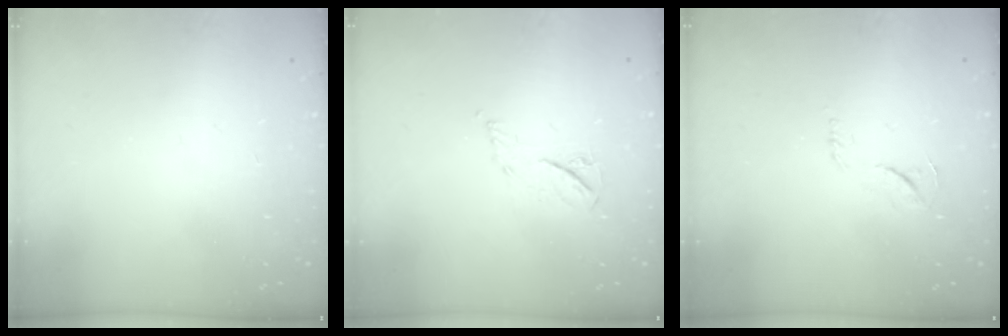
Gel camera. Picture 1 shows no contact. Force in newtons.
{"total": 4.4, "press": 4.3, "slide": 0.6}
{"total": 6.1, "press": 6.1, "slide": 0.3}